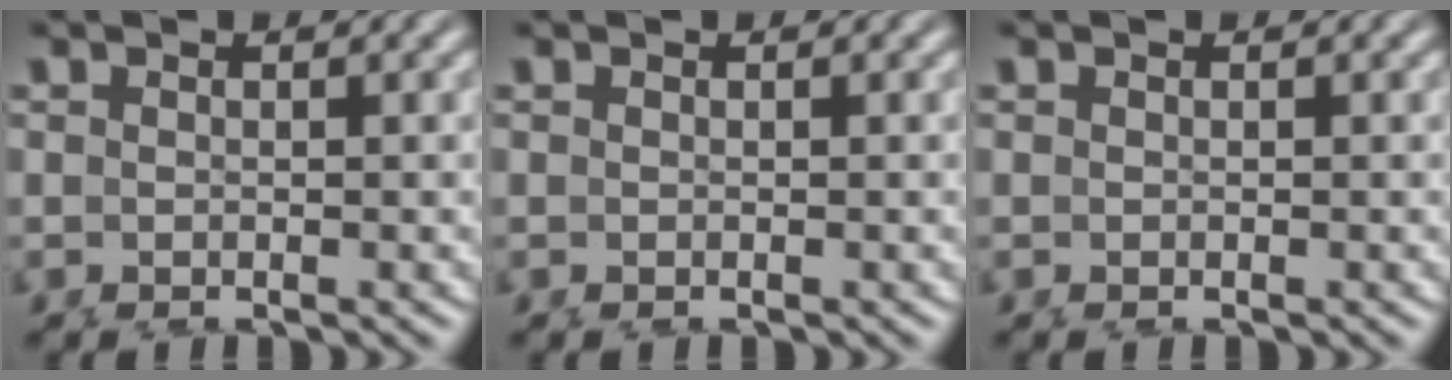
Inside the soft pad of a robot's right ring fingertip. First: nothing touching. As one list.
[{"total": 0.0}, {"total": 0.0}]